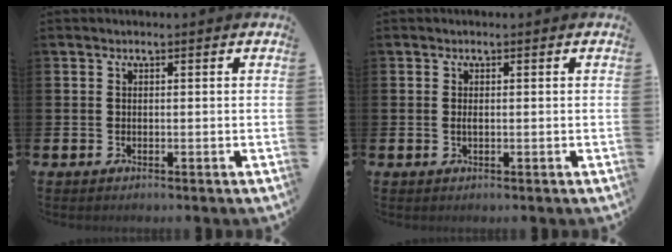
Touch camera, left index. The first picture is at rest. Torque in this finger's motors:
{"motor_torque": [0.10, 0.00, 0.00, 0.04]}